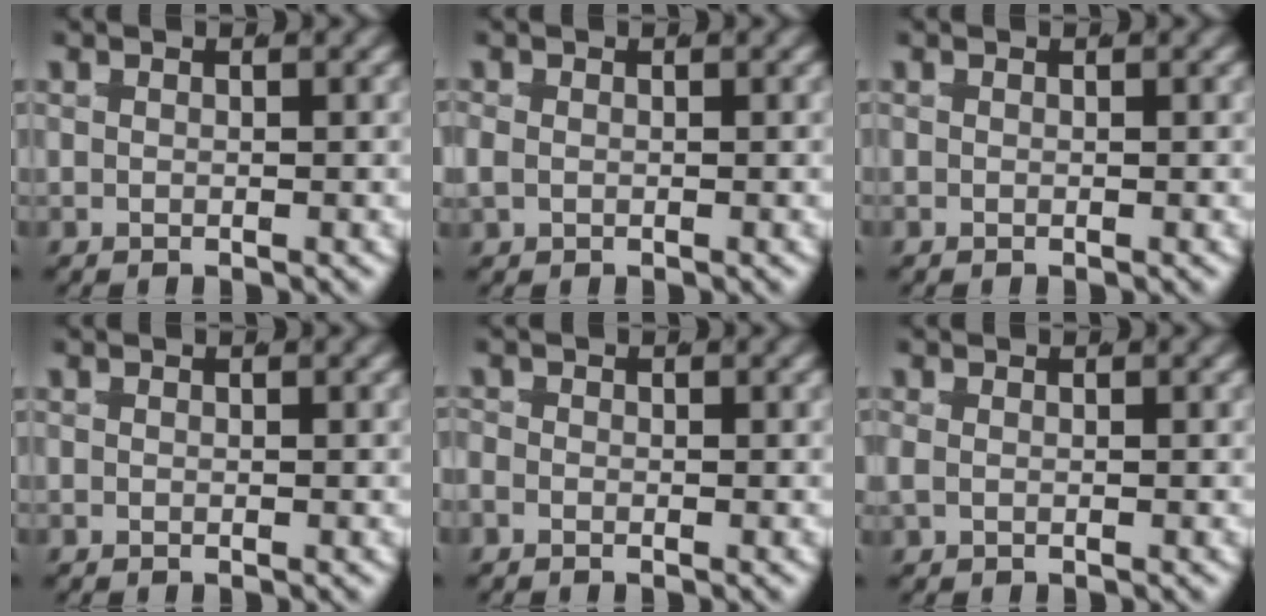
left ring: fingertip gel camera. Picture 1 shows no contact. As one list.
[{"total": 0.8, "force": [-0.5, 0.6, 0.2], "torque": [-0.015, -0.008, -0.004]}, {"total": 0.0}, {"total": 0.0}, {"total": 1.1, "force": [-0.9, 0.6, -0.2], "torque": [-0.014, -0.013, -0.015]}, {"total": 0.6, "force": [-0.2, 0.4, 0.2], "torque": [-0.013, -0.006, 0.000]}]